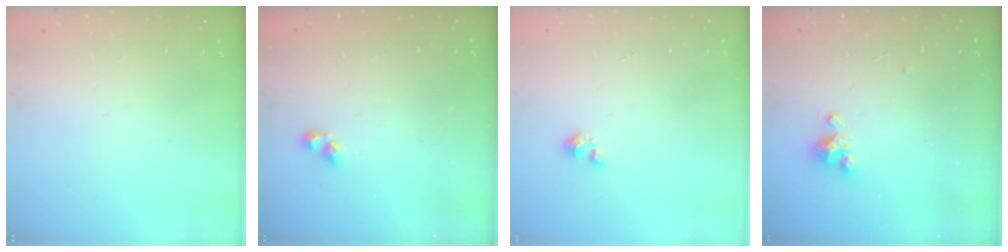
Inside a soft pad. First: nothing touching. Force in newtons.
{"total": 4.2, "press": 4.1, "slide": 0.2}
{"total": 1.5, "press": 1.5, "slide": 0.1}
{"total": 5.5, "press": 5.5, "slide": 0.4}